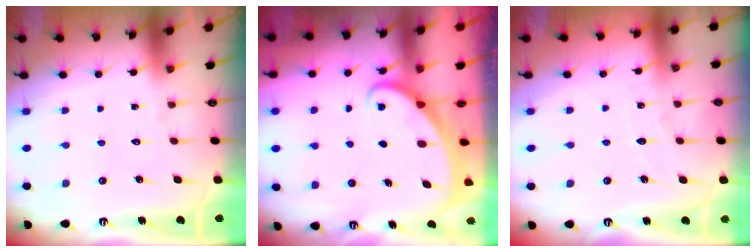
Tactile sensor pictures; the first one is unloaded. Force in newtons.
{"total": 1.8, "press": 1.8, "slide": 0.1}
{"total": 2.3, "press": 2.3, "slide": 0.1}